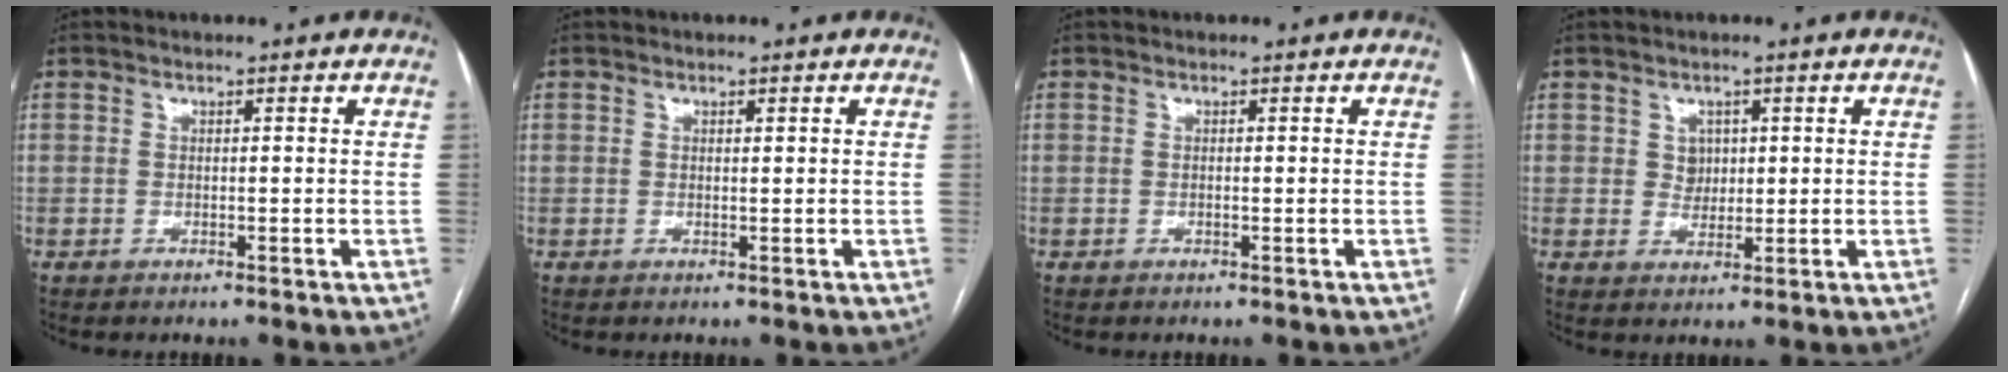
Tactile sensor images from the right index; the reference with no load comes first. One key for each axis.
{"total": 0.0}
{"total": 0.0}
{"total": 2.6, "fx": 0.8, "fy": 2.3, "fz": 1.0, "tx": -0.009, "ty": 0.003, "tz": 0.017}